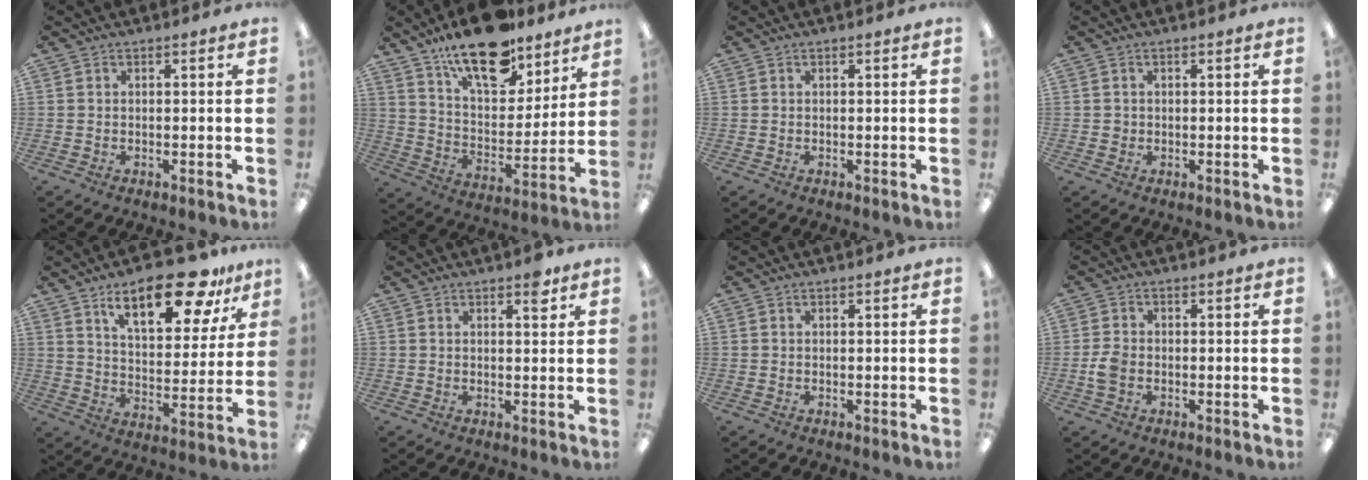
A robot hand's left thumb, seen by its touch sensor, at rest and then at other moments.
{"total": 19.3, "force": [14.5, 8.0, 10.0], "torque": [-0.166, -0.085, 0.250]}
{"total": 0.0}
{"total": 1.0, "force": [0.0, 1.0, 0.2], "torque": [-0.004, 0.005, -0.002]}
{"total": 18.7, "force": [12.3, 7.2, 12.2], "torque": [-0.176, -0.062, 0.198]}
{"total": 3.6, "force": [2.3, 1.5, 2.3], "torque": [-0.017, -0.009, 0.033]}
{"total": 0.0}
{"total": 3.9, "force": [-0.9, 2.8, 2.6], "torque": [-0.052, 0.005, -0.016]}